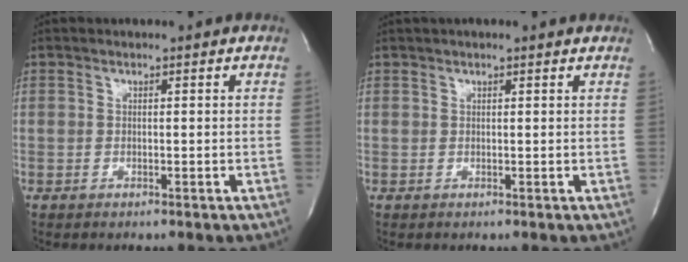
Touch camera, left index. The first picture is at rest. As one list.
[{"total": 2.6, "force": [2.2, 0.4, 1.3], "torque": [-0.021, 0.028, 0.029]}]